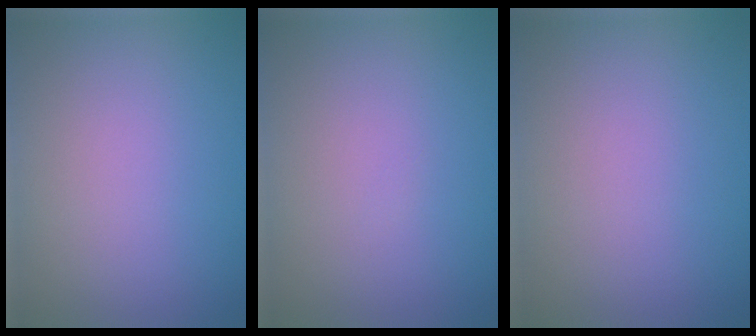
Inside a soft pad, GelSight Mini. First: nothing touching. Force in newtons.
{"total": 0.0}
{"total": 0.0}